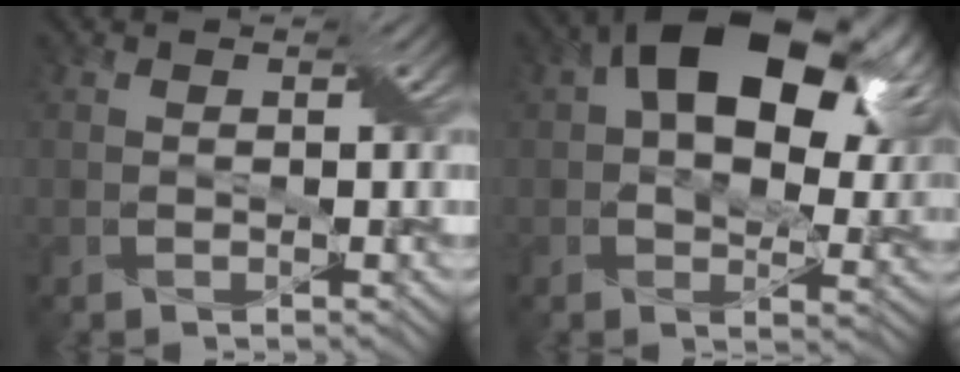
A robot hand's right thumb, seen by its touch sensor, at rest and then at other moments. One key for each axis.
{"total": 17.2, "fx": 6.0, "fy": 9.8, "fz": 12.9, "tx": -0.199, "ty": 0.013, "tz": 0.098}